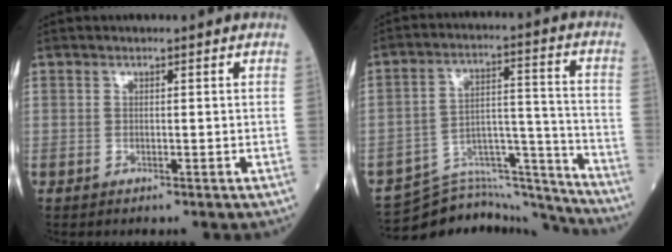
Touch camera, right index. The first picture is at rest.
{"total": 15.1, "force": [-15.0, 1.2, 0.3], "torque": [0.011, 0.058, -0.233]}